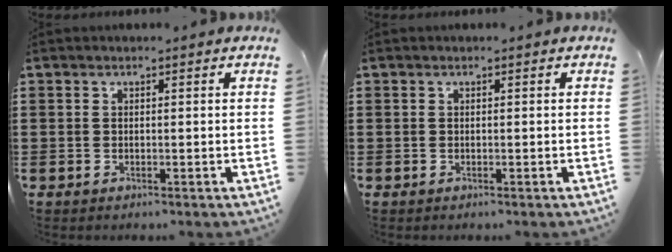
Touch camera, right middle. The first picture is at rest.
{"total": 0.0}